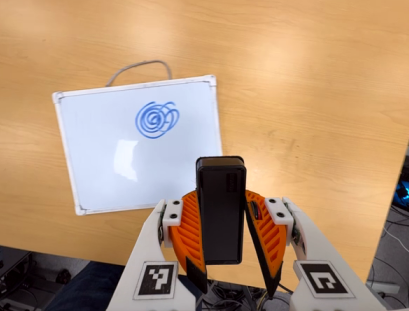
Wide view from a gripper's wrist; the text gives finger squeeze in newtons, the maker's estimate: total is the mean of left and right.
{"total": 6.2, "left": 5.8, "right": 6.6}